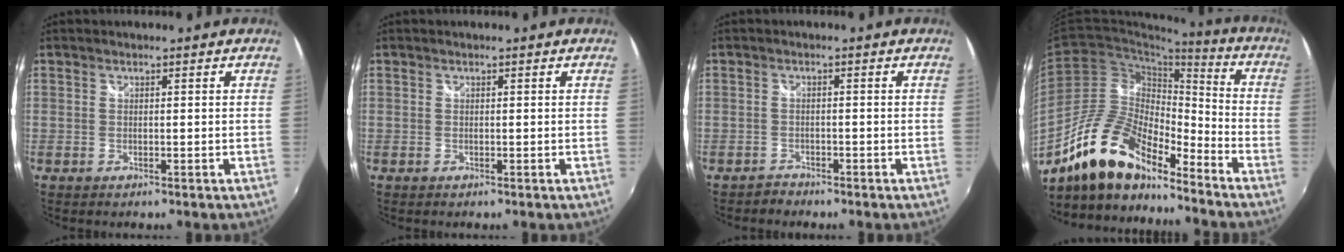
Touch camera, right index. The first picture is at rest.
{"total": 0.0}
{"total": 1.6, "force": [-1.5, 0.7, -0.2], "torque": [-0.001, 0.002, -0.027]}
{"total": 16.6, "force": [-13.0, 5.5, 8.8], "torque": [-0.167, 0.005, -0.247]}